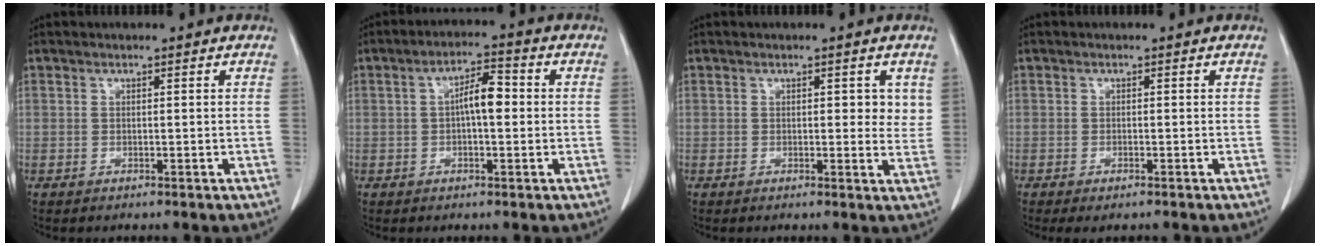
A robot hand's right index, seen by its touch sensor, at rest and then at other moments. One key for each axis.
{"total": 5.3, "fx": 0.2, "fy": 1.6, "fz": 5.0, "tx": -0.088, "ty": 0.016, "tz": 0.000}
{"total": 2.5, "fx": 1.1, "fy": 1.4, "fz": 1.8, "tx": -0.011, "ty": -0.007, "tz": 0.009}
{"total": 2.0, "fx": -1.4, "fy": 0.5, "fz": 1.3, "tx": -0.019, "ty": -0.006, "tz": -0.015}